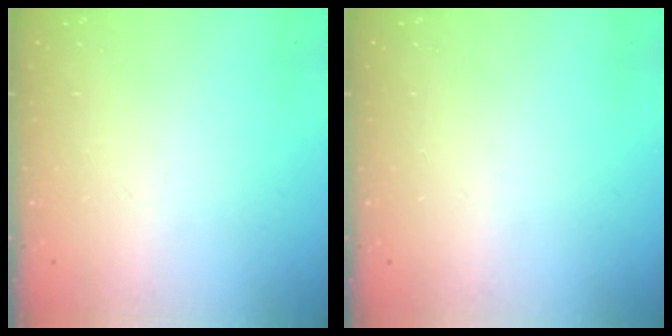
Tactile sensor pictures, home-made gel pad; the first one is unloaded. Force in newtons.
{"total": 0.0}